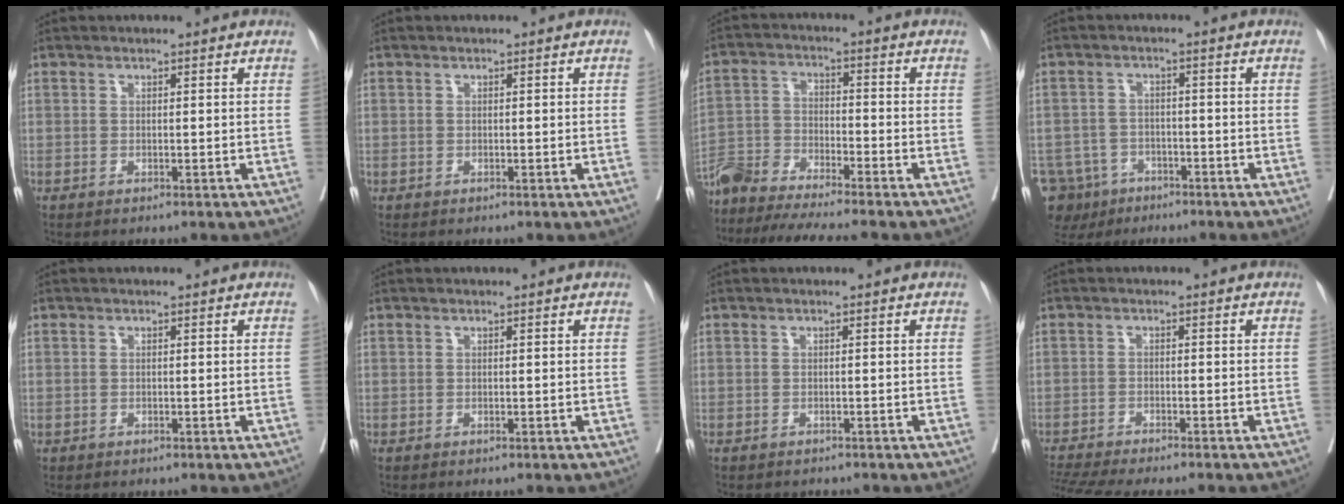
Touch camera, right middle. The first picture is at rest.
{"total": 0.0}
{"total": 14.7, "force": [-13.6, -0.3, 5.5], "torque": [-0.103, 0.004, -0.241]}
{"total": 9.0, "force": [-5.7, 6.7, 1.8], "torque": [-0.045, 0.000, -0.090]}
{"total": 0.0}
{"total": 0.0}
{"total": 1.5, "force": [-1.4, 0.6, 0.2], "torque": [-0.007, -0.001, -0.021]}
{"total": 10.5, "force": [-9.3, 0.4, 4.8], "torque": [-0.065, -0.008, -0.145]}